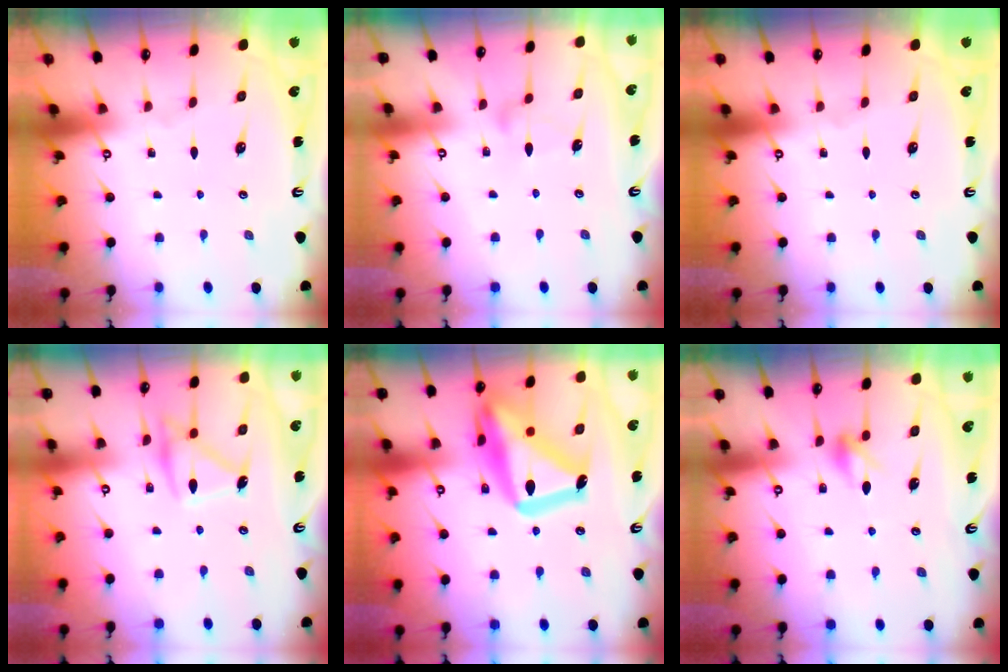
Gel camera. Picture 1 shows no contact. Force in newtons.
{"total": 7.2, "press": 7.2, "slide": 0.4}
{"total": 0.0}
{"total": 15.7, "press": 15.7, "slide": 0.9}
{"total": 23.4, "press": 23.3, "slide": 2.2}
{"total": 5.5, "press": 5.4, "slide": 1.1}